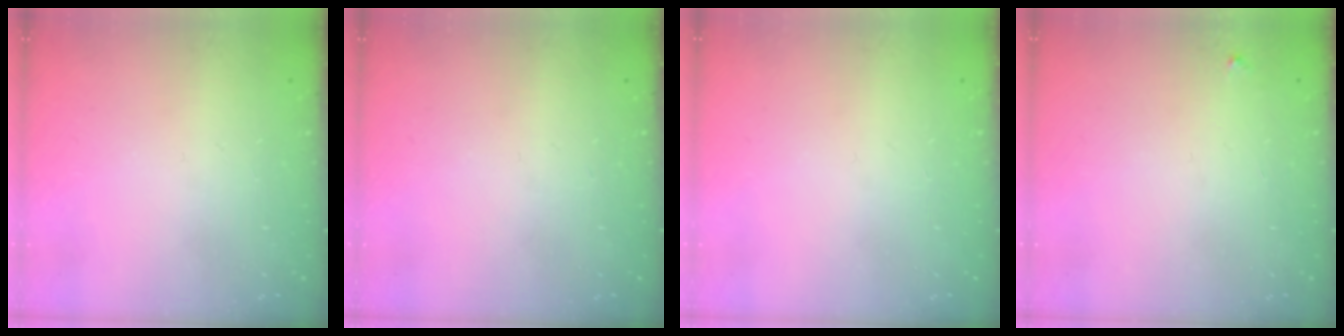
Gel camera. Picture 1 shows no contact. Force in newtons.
{"total": 0.0}
{"total": 0.0}
{"total": 2.3, "press": 2.3, "slide": 0.2}